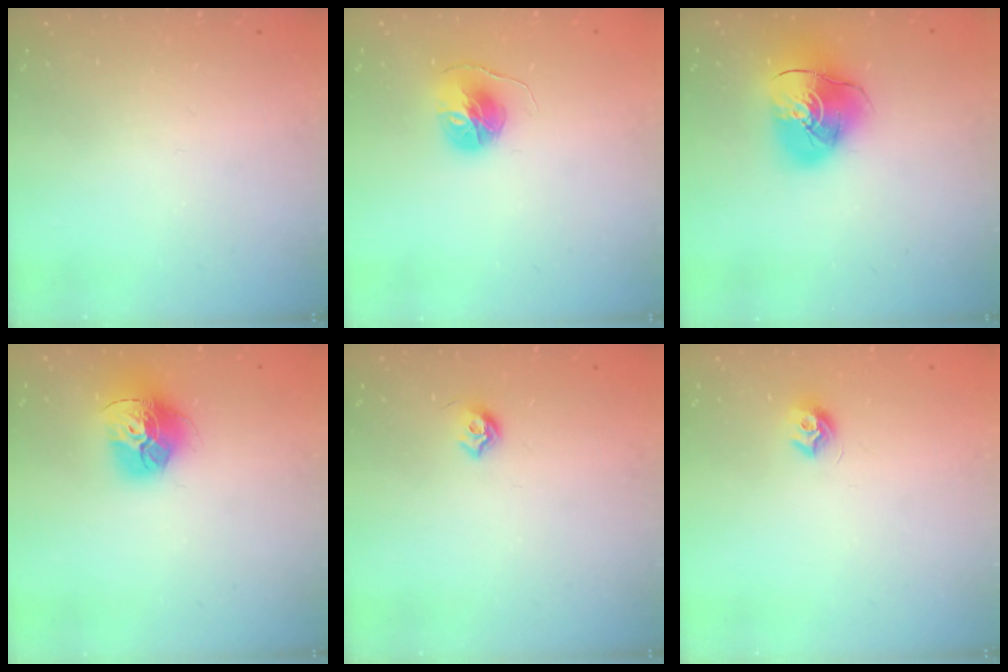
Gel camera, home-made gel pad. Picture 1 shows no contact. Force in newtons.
{"total": 7.7, "press": 7.6, "slide": 0.6}
{"total": 13.5, "press": 13.4, "slide": 1.9}
{"total": 15.5, "press": 15.4, "slide": 1.7}
{"total": 6.0, "press": 5.9, "slide": 1.0}
{"total": 6.7, "press": 6.6, "slide": 0.6}